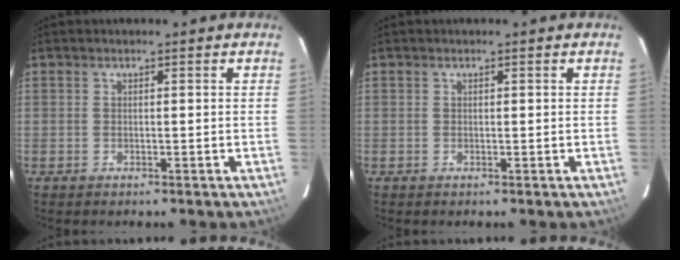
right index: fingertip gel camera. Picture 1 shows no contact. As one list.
[{"total": 0.0}]